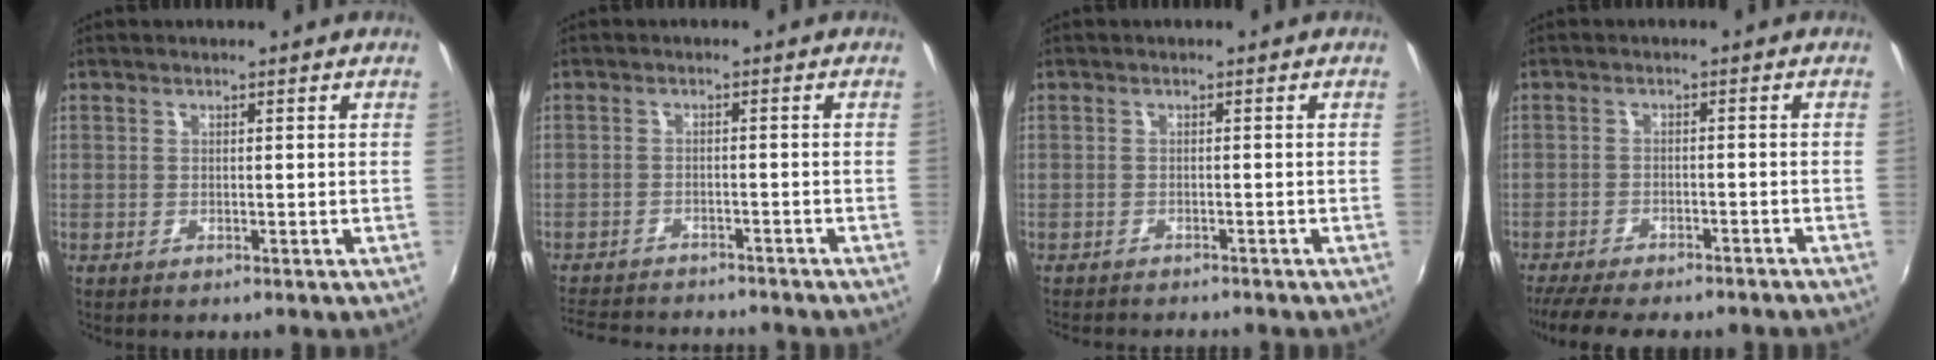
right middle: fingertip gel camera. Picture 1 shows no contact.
{"total": 11.9, "force": [-10.8, 2.8, 4.2], "torque": [-0.104, -0.010, -0.163]}
{"total": 4.9, "force": [-4.5, 0.8, 1.6], "torque": [-0.043, -0.015, -0.069]}
{"total": 12.8, "force": [-11.0, 2.5, 5.9], "torque": [-0.130, -0.031, -0.163]}